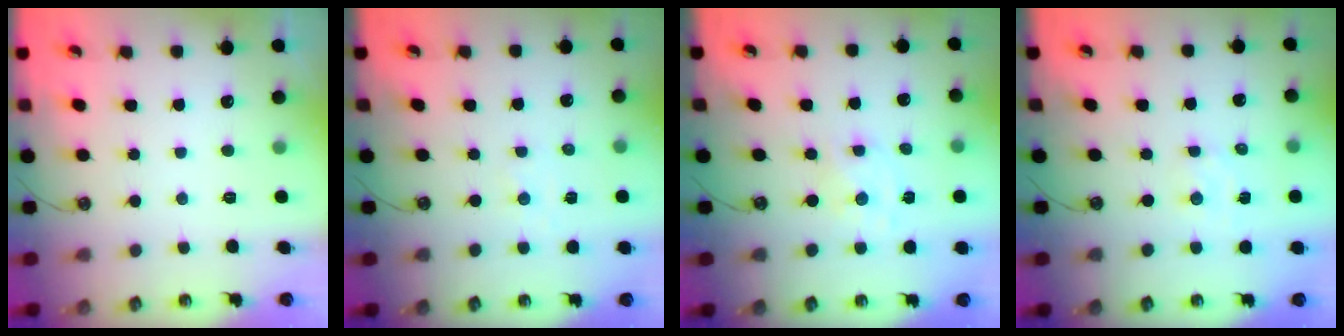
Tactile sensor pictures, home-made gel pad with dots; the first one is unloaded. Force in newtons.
{"total": 1.1, "press": 1.0, "slide": 0.2}
{"total": 0.9, "press": 0.8, "slide": 0.1}
{"total": 2.6, "press": 2.6, "slide": 0.4}